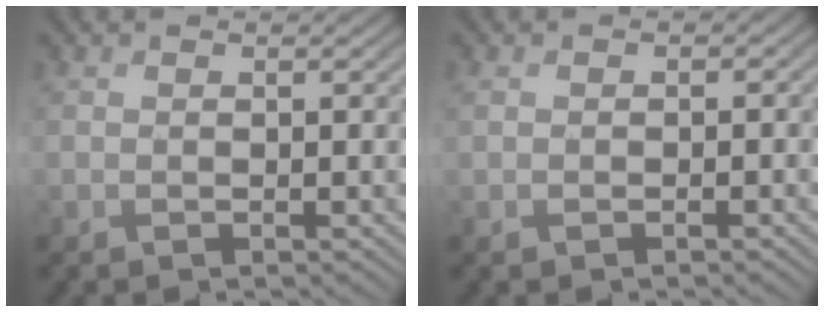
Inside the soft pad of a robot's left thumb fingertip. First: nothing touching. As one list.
[{"total": 1.0, "force": [-0.3, 0.9, 0.4], "torque": [-0.007, -0.003, -0.006]}]